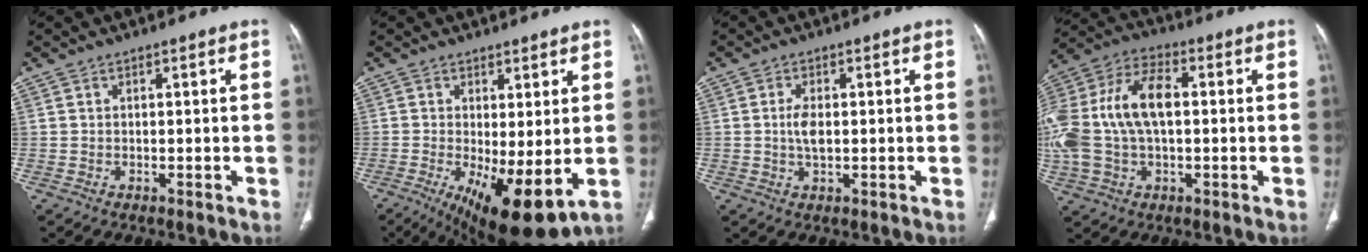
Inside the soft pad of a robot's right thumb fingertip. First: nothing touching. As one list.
[{"total": 12.6, "force": [-2.6, 4.3, 11.6], "torque": [-0.182, -0.023, -0.021]}, {"total": 3.5, "force": [0.1, 1.7, 3.0], "torque": [-0.061, 0.000, 0.002]}, {"total": 19.4, "force": [1.1, 11.1, 15.9], "torque": [-0.358, 0.030, 0.018]}]